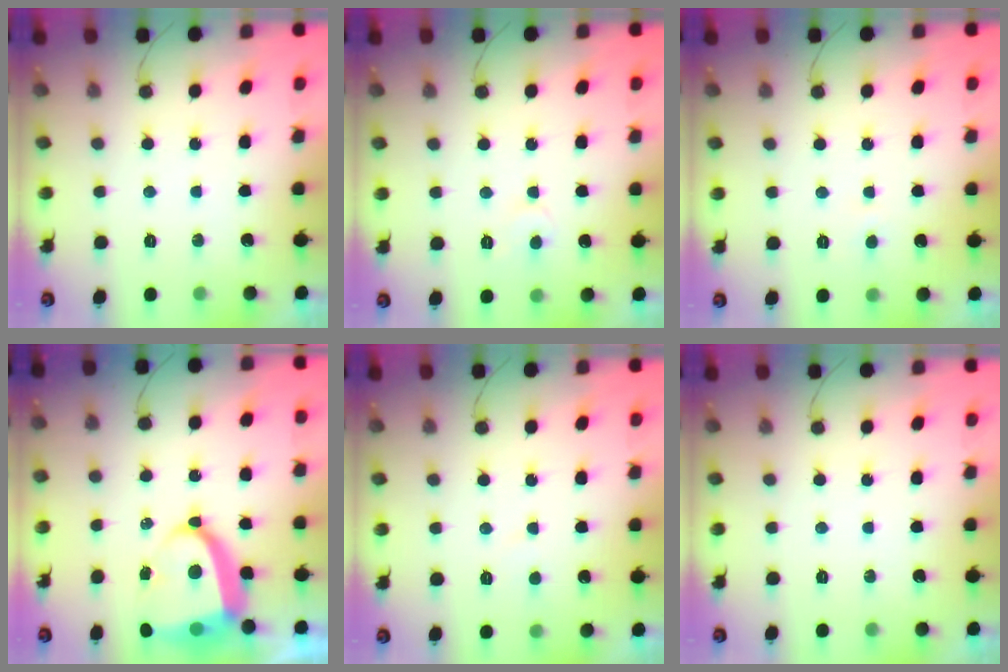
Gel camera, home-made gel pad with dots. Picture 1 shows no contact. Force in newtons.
{"total": 4.9, "press": 4.9, "slide": 0.4}
{"total": 2.4, "press": 2.3, "slide": 0.3}
{"total": 11.9, "press": 11.7, "slide": 1.9}
{"total": 2.2, "press": 2.2, "slide": 0.2}
{"total": 0.0}